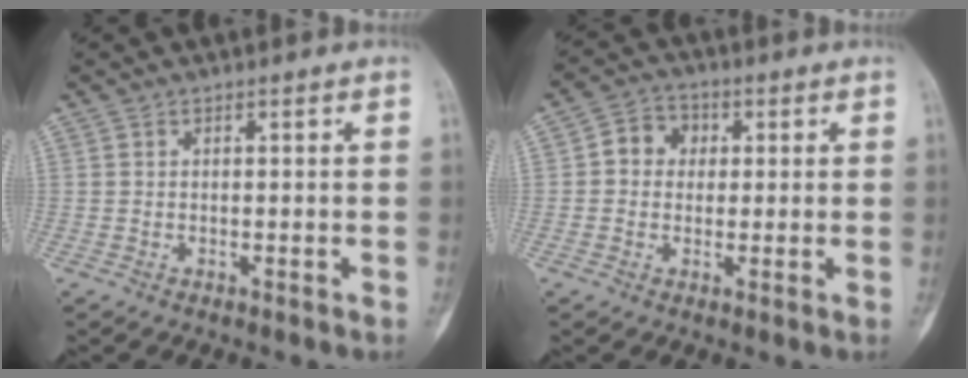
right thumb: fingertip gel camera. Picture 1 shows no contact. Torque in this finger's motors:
{"motor_torque": [0.34, 0.58, 0.31, -0.34, 0.00]}